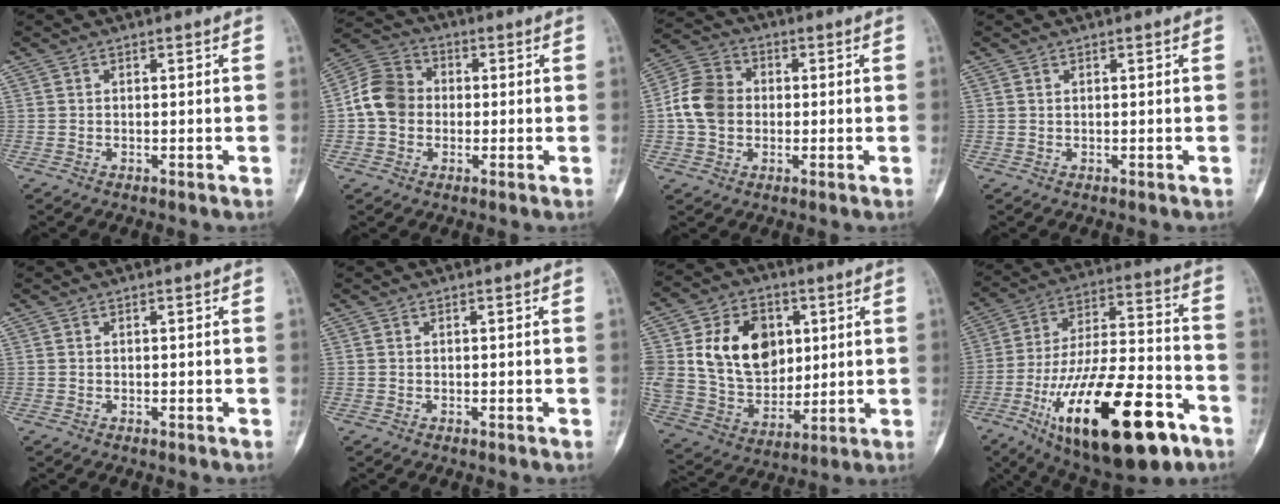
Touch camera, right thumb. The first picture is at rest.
{"total": 9.1, "force": [-0.5, 7.8, 4.7], "torque": [-0.071, 0.028, -0.025]}
{"total": 9.1, "force": [-0.3, 7.5, 5.3], "torque": [-0.087, 0.023, -0.017]}
{"total": 0.0}
{"total": 0.0}
{"total": 0.0}
{"total": 20.0, "force": [4.6, 15.0, 12.3], "torque": [-0.194, -0.005, 0.098]}
{"total": 29.2, "force": [-13.5, 11.0, 23.4], "torque": [-0.405, 0.057, -0.211]}